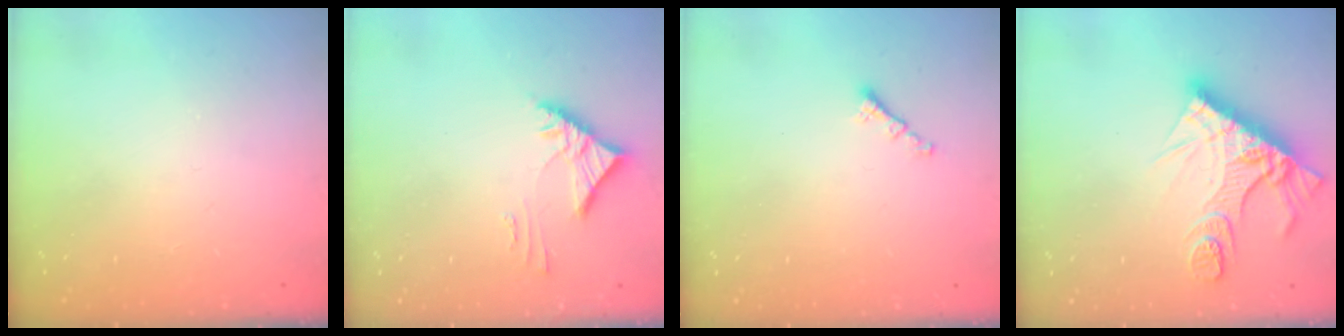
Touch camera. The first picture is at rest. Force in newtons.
{"total": 4.0, "press": 3.9, "slide": 0.9}
{"total": 1.3, "press": 1.2, "slide": 0.5}
{"total": 14.5, "press": 14.4, "slide": 1.2}